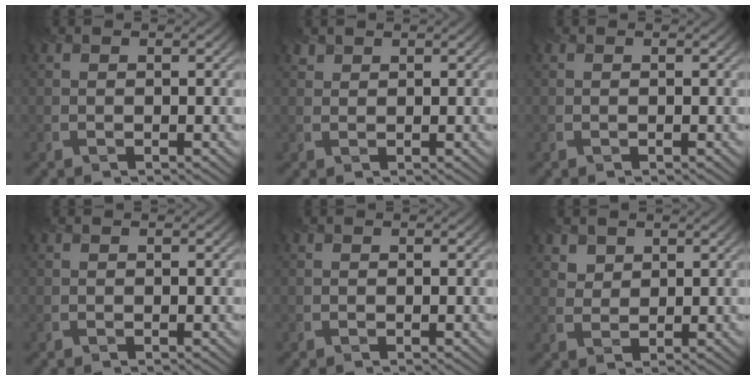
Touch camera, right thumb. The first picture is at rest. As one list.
[{"total": 1.1, "force": [1.0, 0.5, 0.1], "torque": [-0.005, 0.000, 0.023]}, {"total": 0.0}, {"total": 0.0}, {"total": 0.0}, {"total": 2.4, "force": [1.7, 1.6, 0.6], "torque": [-0.023, -0.010, 0.040]}]